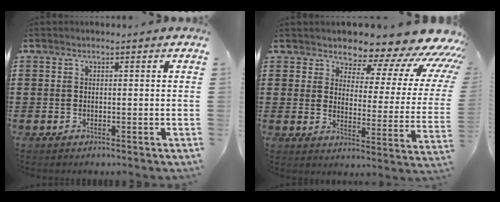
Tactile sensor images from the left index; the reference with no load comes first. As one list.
[{"total": 7.7, "force": [6.8, 2.4, 2.8], "torque": [-0.056, -0.060, 0.112]}]